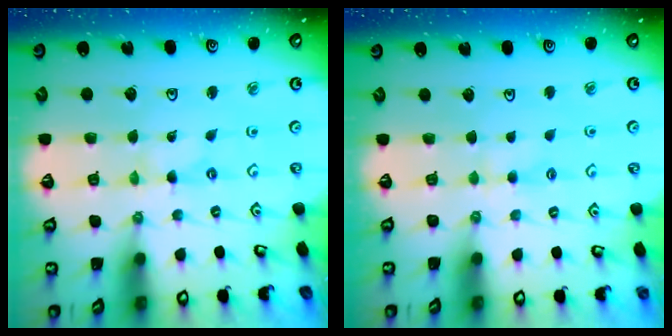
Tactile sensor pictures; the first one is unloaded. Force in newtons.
{"total": 2.8, "press": 2.7, "slide": 0.5}